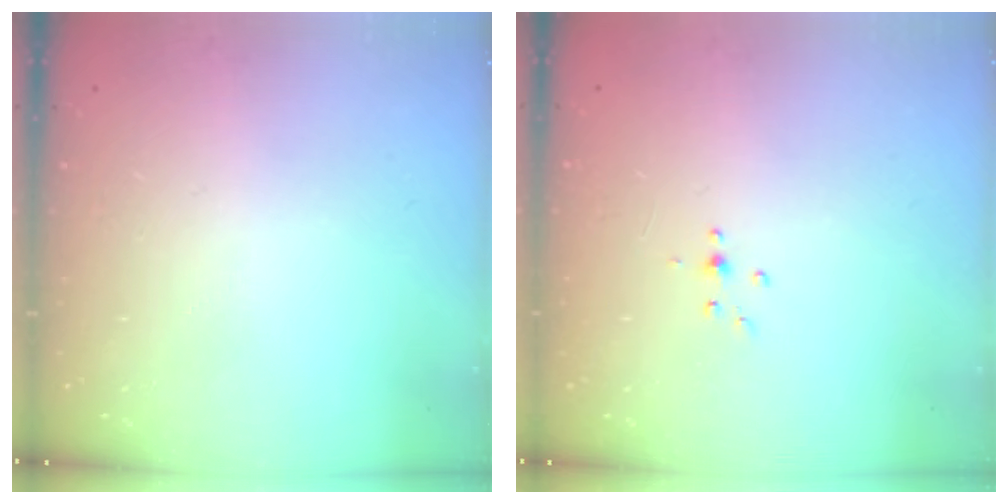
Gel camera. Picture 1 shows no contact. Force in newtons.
{"total": 3.0, "press": 2.8, "slide": 1.0}